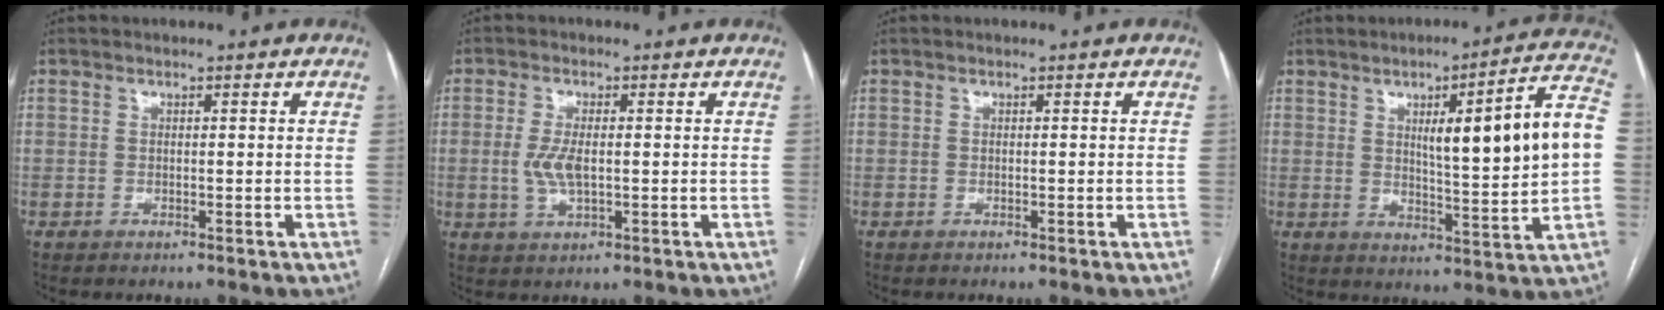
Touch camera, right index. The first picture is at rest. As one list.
[{"total": 4.4, "force": [-0.2, 1.5, 4.1], "torque": [-0.093, -0.003, -0.001]}, {"total": 0.0}, {"total": 15.6, "force": [2.1, 0.8, 15.5], "torque": [-0.217, 0.016, 0.034]}]